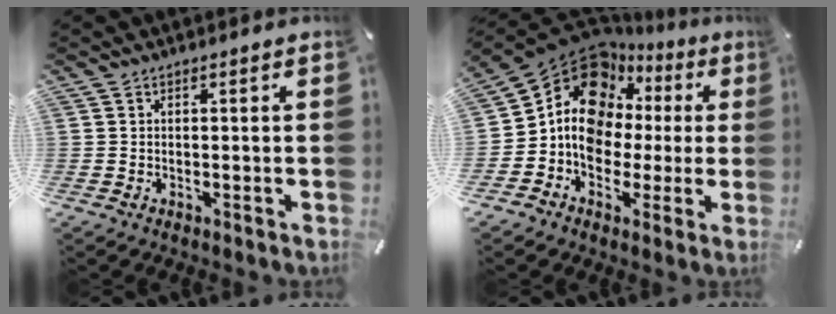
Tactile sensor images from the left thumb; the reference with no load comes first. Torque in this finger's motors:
{"motor_torque": [2.18, 2.83, 1.16, 0.69, 0.13]}